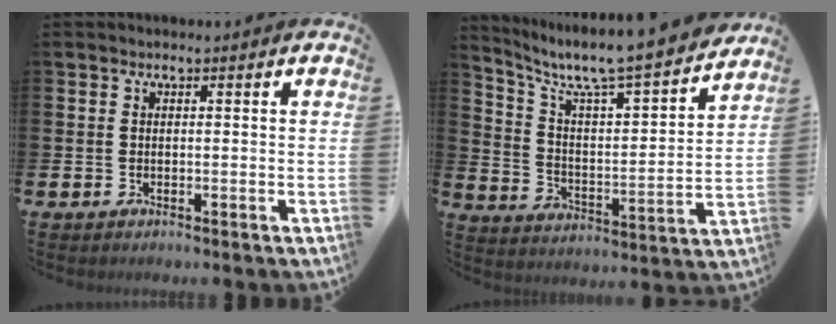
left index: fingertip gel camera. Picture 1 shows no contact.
{"total": 7.6, "force": [6.9, 0.5, 3.1], "torque": [-0.095, -0.059, 0.111]}